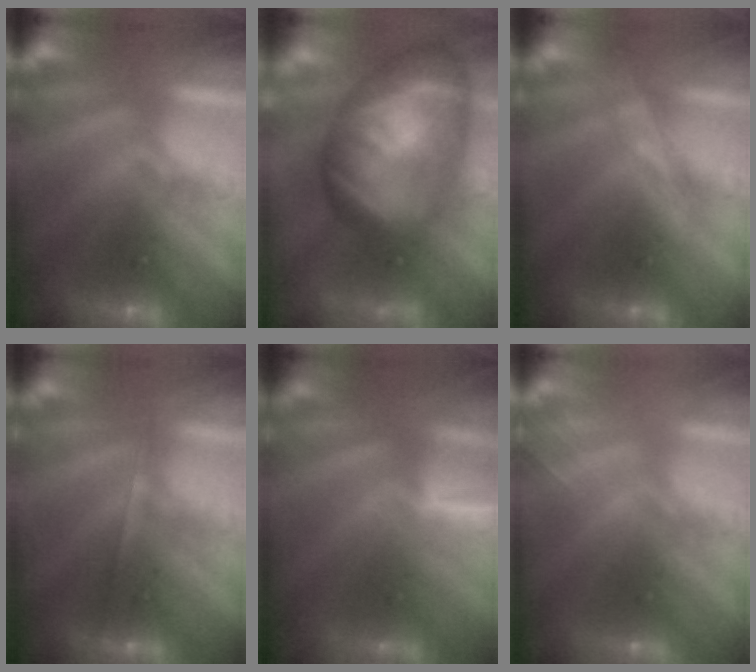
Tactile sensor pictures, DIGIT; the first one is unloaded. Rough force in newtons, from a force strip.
{"total": 9.3}
{"total": 2.7}
{"total": 1.7}
{"total": 2.9}
{"total": 2.0}